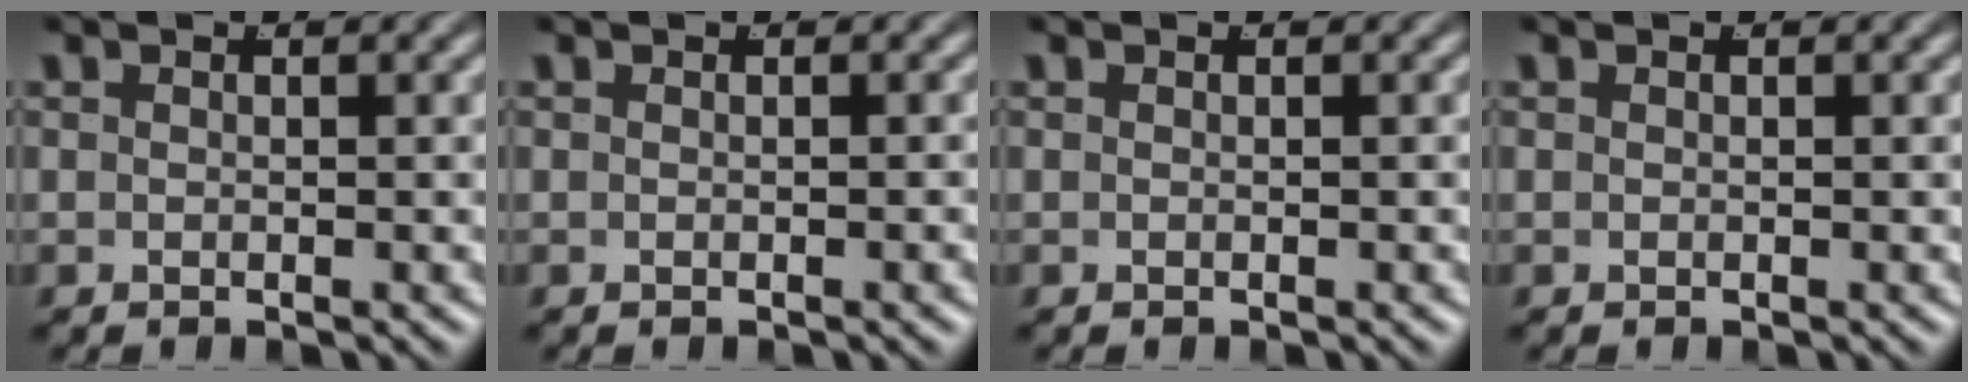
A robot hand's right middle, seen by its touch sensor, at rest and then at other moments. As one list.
[{"total": 0.0}, {"total": 0.0}, {"total": 0.0}]